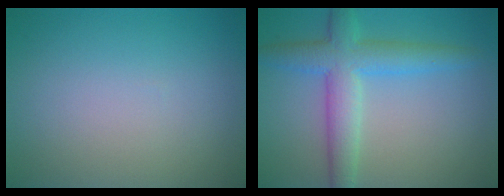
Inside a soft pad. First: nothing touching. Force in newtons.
{"total": 5.3, "press": 5.3, "slide": 0.2}